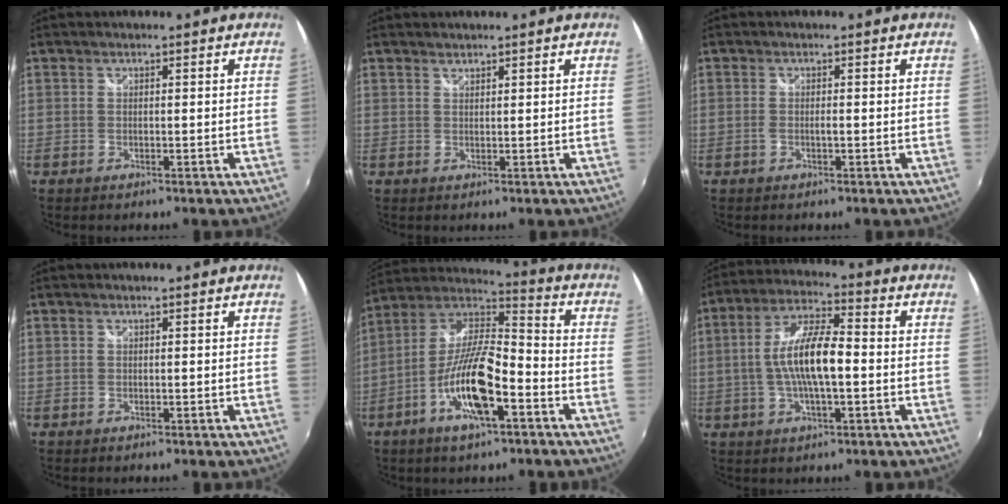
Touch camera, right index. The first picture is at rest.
{"total": 0.9, "force": [0.8, 0.2, 0.1], "torque": [-0.001, 0.001, 0.016]}
{"total": 1.1, "force": [-0.4, 0.1, 1.0], "torque": [-0.020, -0.002, -0.008]}
{"total": 0.0}
{"total": 15.4, "force": [-6.5, 4.4, 13.2], "torque": [-0.265, -0.008, -0.126]}
{"total": 11.4, "force": [-1.2, 3.1, 10.9], "torque": [-0.215, 0.008, -0.024]}